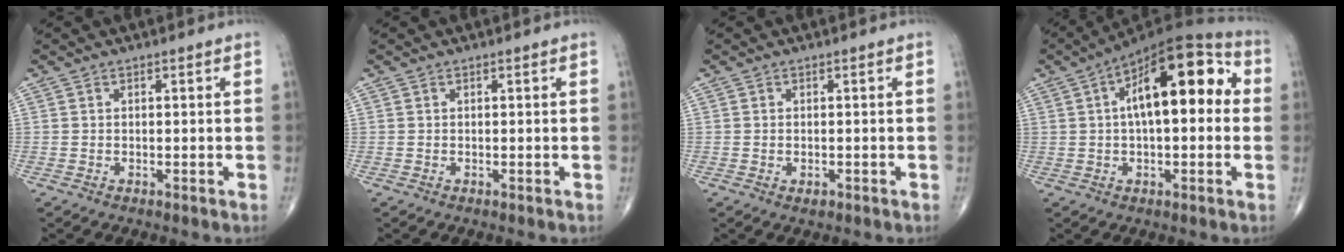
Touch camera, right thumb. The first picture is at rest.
{"total": 0.0}
{"total": 1.2, "force": [-0.4, 0.7, 0.8], "torque": [-0.011, -0.001, -0.003]}
{"total": 18.9, "force": [3.5, 8.4, 16.6], "torque": [-0.230, 0.041, 0.041]}